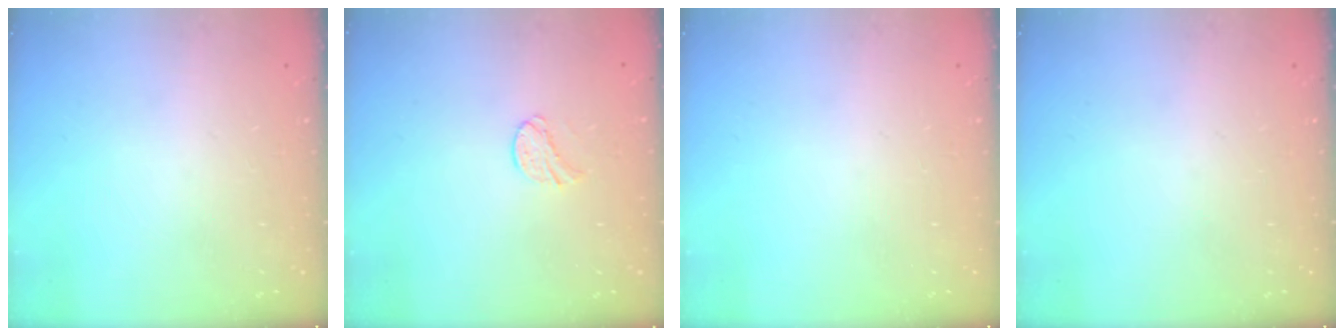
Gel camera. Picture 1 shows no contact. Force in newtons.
{"total": 6.6, "press": 6.6, "slide": 0.5}
{"total": 0.0}
{"total": 0.0}